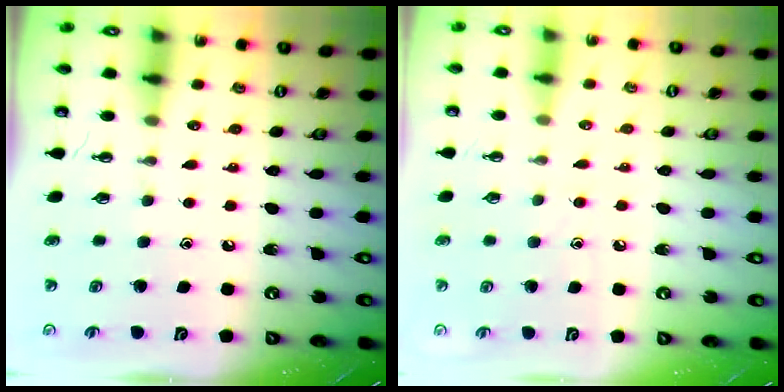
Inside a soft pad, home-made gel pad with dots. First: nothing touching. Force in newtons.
{"total": 5.3, "press": 5.2, "slide": 0.6}